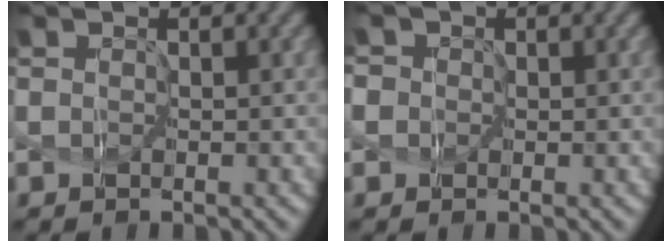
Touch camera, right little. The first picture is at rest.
{"total": 2.6, "force": [0.2, 2.5, 0.9], "torque": [-0.004, 0.017, -0.028]}